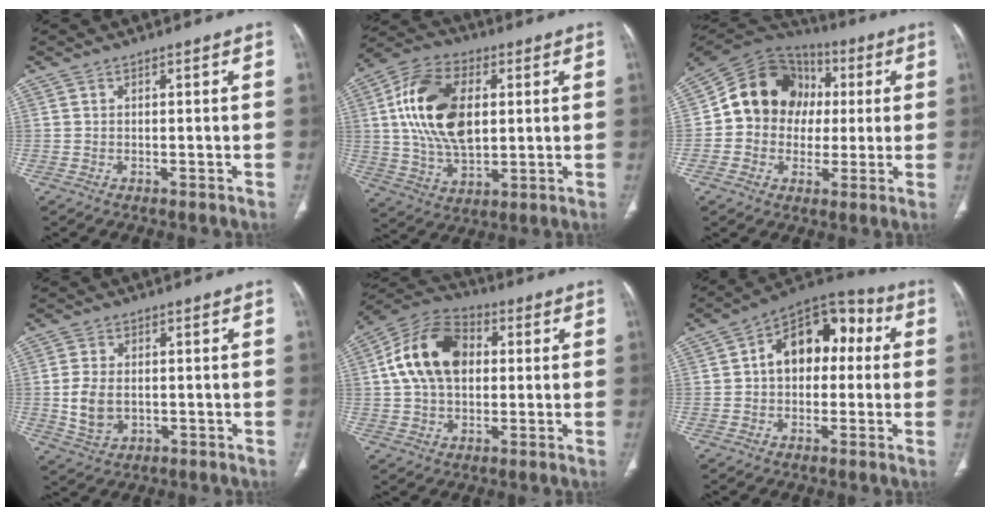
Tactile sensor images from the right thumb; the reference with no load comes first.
{"total": 18.1, "force": [3.2, 10.8, 14.1], "torque": [-0.251, 0.001, 0.059]}
{"total": 16.7, "force": [1.6, 14.3, 8.5], "torque": [-0.109, 0.033, 0.024]}
{"total": 6.6, "force": [-0.5, 4.6, 4.8], "torque": [-0.091, -0.002, 0.000]}
{"total": 15.6, "force": [2.4, 10.5, 11.2], "torque": [-0.185, 0.021, 0.032]}
{"total": 14.5, "force": [1.8, 9.6, 10.7], "torque": [-0.117, 0.042, 0.014]}